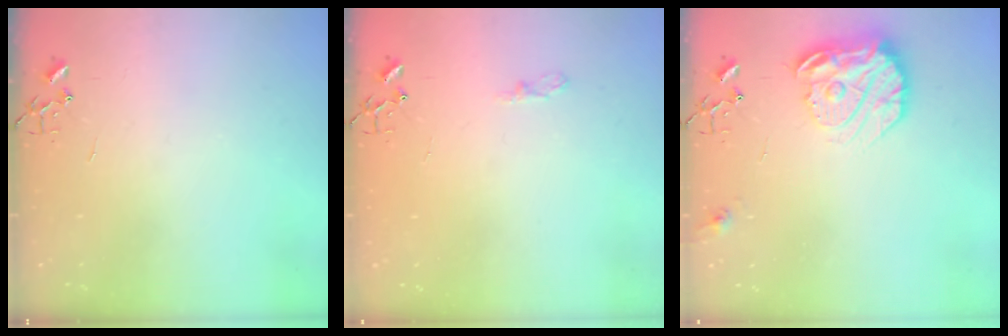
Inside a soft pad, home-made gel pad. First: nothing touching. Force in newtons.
{"total": 5.0, "press": 4.9, "slide": 0.6}
{"total": 17.2, "press": 17.1, "slide": 1.7}